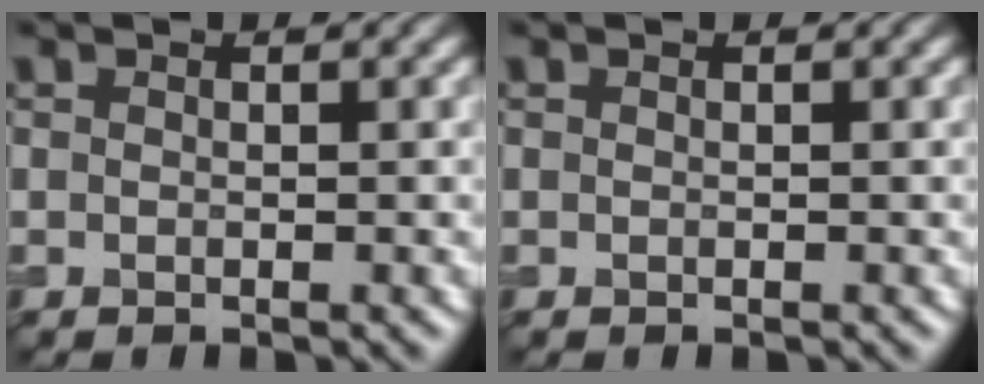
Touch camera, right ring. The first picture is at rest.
{"total": 0.0}